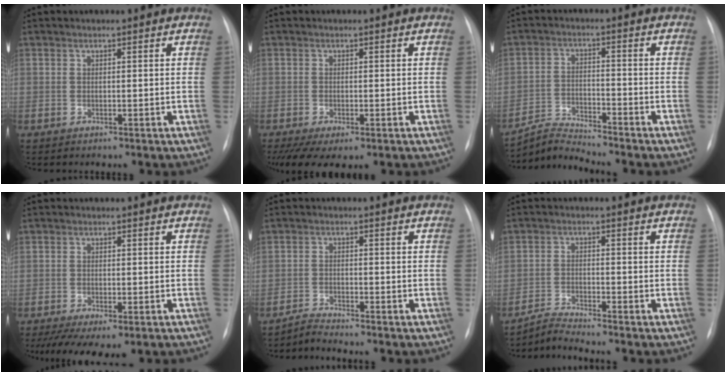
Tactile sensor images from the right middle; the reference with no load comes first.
{"total": 6.2, "force": [-3.7, 2.2, 4.4], "torque": [-0.074, -0.016, -0.058]}
{"total": 5.5, "force": [-5.2, -1.5, -1.0], "torque": [0.000, -0.010, -0.098]}
{"total": 8.6, "force": [-5.4, 3.1, 5.9], "torque": [-0.096, -0.019, -0.079]}
{"total": 2.2, "force": [-2.1, -0.6, -0.4], "torque": [0.003, -0.016, -0.043]}
{"total": 3.4, "force": [-3.1, -1.2, -0.4], "torque": [-0.001, -0.021, -0.062]}